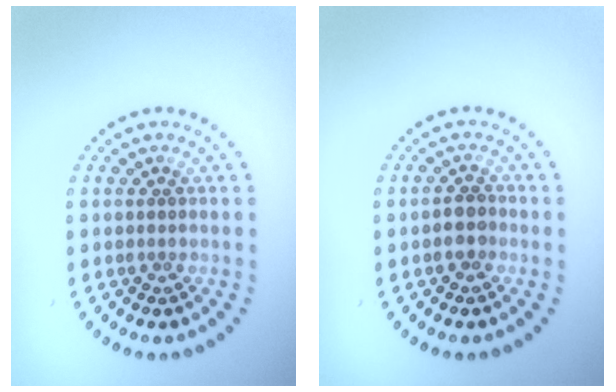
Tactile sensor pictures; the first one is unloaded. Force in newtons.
{"total": 1.8, "press": 1.7, "slide": 0.7}